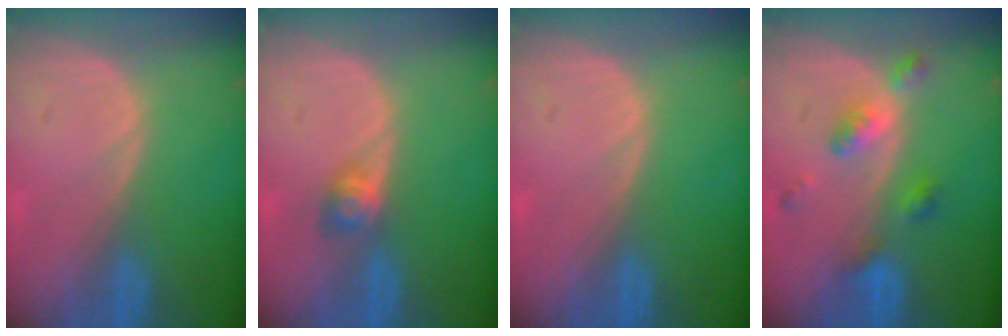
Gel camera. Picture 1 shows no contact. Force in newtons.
{"total": 2.8, "press": 2.6, "slide": 1.2}
{"total": 0.0}
{"total": 5.6, "press": 4.8, "slide": 2.8}